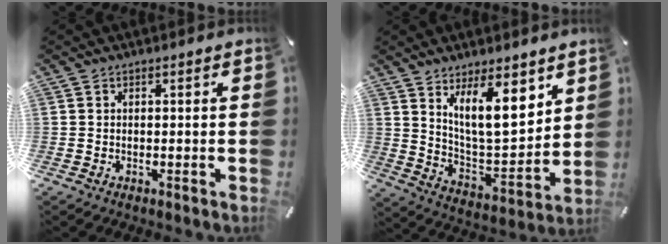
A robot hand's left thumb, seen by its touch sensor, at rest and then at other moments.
{"total": 14.9, "force": [9.0, 6.1, 10.2], "torque": [-0.161, -0.051, 0.157]}